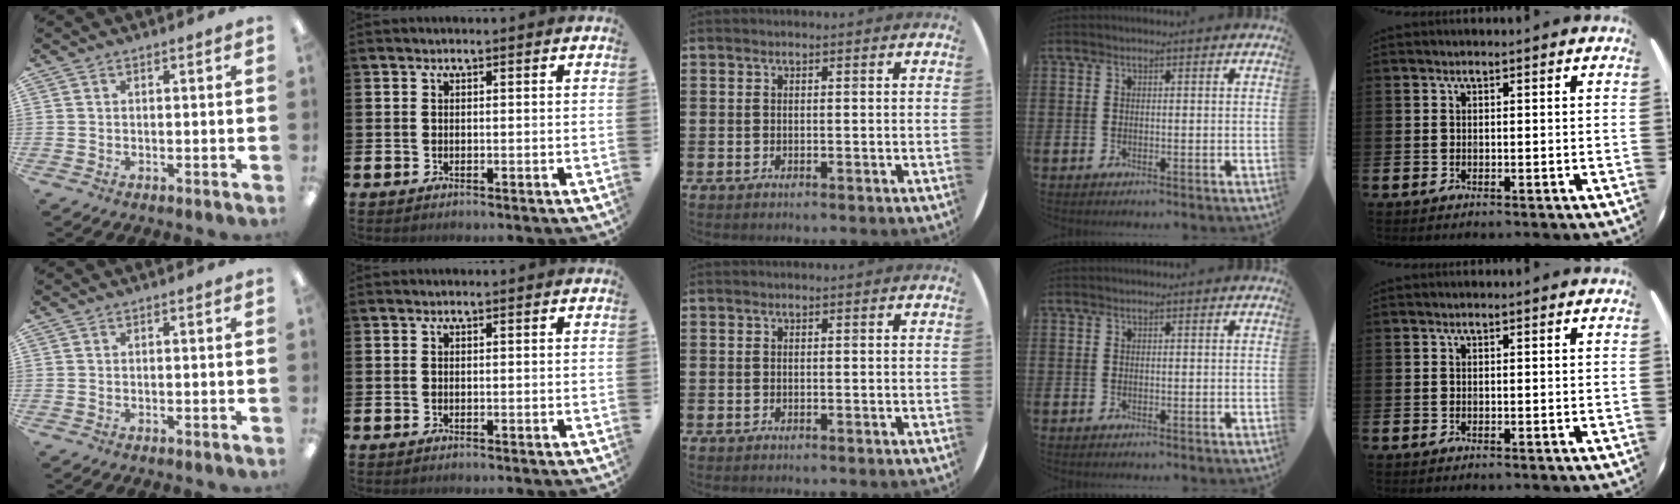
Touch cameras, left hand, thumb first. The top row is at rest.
{}